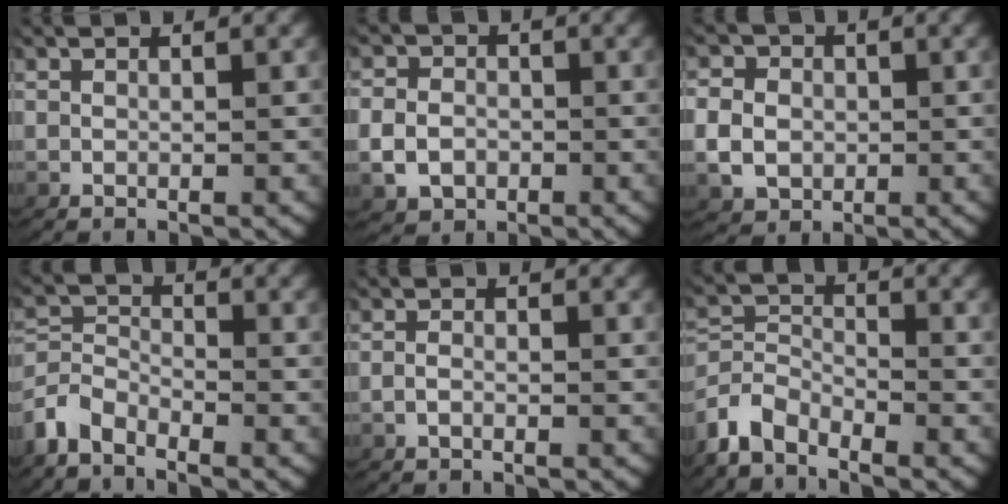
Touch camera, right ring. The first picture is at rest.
{"total": 3.5, "force": [-0.9, 3.1, 1.4], "torque": [-0.031, -0.005, -0.013]}
{"total": 4.3, "force": [-0.2, 3.8, 1.8], "torque": [-0.042, -0.003, -0.001]}
{"total": 4.3, "force": [-2.7, 3.0, 1.3], "torque": [-0.042, -0.022, -0.044]}
{"total": 0.7, "force": [-0.5, 0.1, 0.5], "torque": [-0.016, -0.005, -0.008]}
{"total": 4.7, "force": [-3.0, 3.3, 1.6], "torque": [-0.047, -0.024, -0.049]}